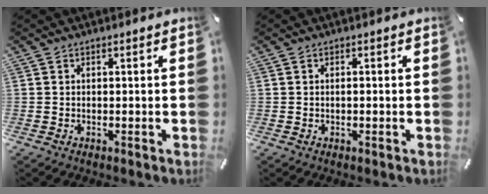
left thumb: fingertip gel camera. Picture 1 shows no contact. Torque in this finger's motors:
{"motor_torque": [-0.17, -0.60, 0.19, 0.53, -0.18]}